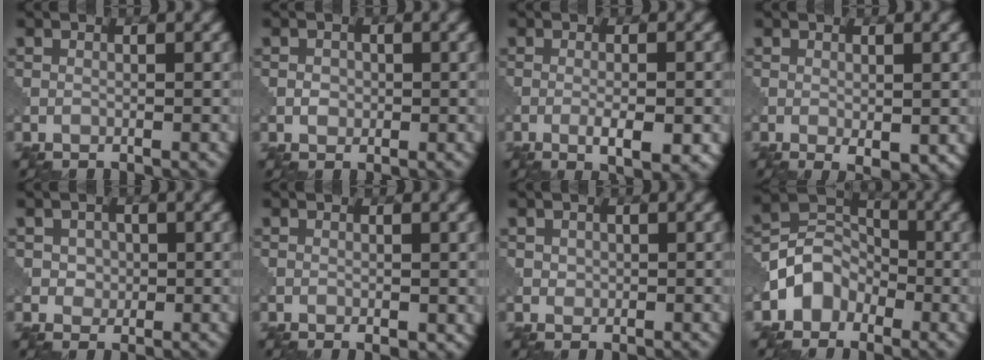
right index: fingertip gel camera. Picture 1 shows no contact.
{"total": 1.1, "force": [-0.2, 1.0, 0.4], "torque": [-0.005, -0.001, -0.006]}
{"total": 3.5, "force": [-1.2, 0.9, 3.2], "torque": [-0.057, -0.004, -0.020]}
{"total": 2.0, "force": [-0.4, 0.8, 1.7], "torque": [-0.025, -0.009, -0.001]}
{"total": 1.8, "force": [0.3, 1.5, 0.8], "torque": [-0.015, 0.000, 0.009]}
{"total": 0.9, "force": [-0.1, 0.5, 0.8], "torque": [-0.009, -0.003, -0.001]}
{"total": 0.8, "force": [0.3, 0.7, 0.2], "torque": [-0.004, -0.001, 0.006]}
{"total": 3.9, "force": [-1.9, 3.2, 1.2], "torque": [-0.005, 0.014, -0.045]}